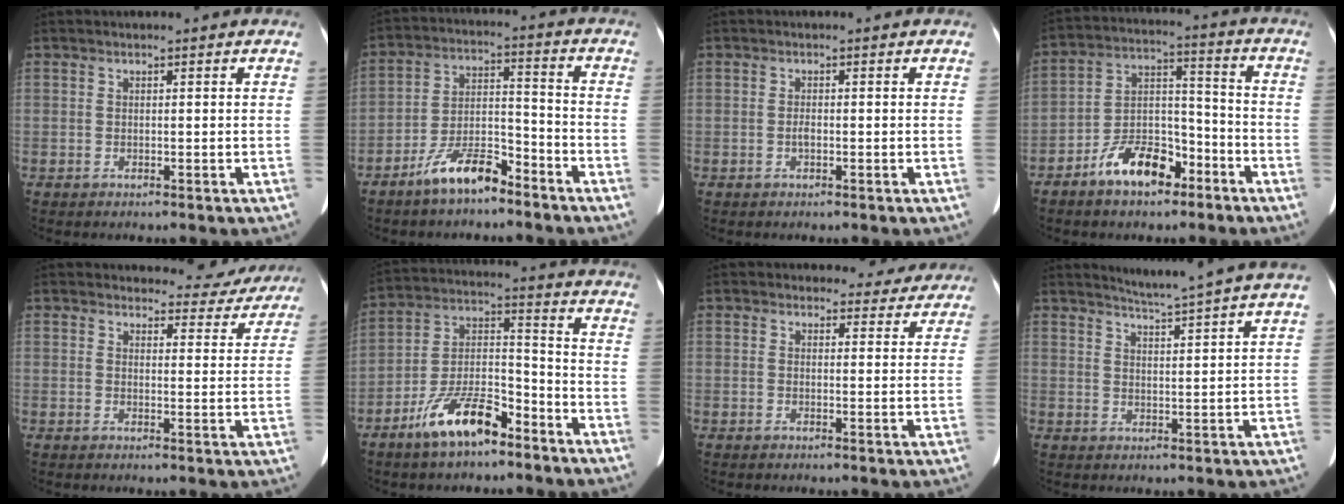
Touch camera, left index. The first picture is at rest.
{"total": 9.0, "force": [-6.9, 2.4, 5.2], "torque": [-0.105, -0.001, -0.128]}
{"total": 0.8, "force": [-0.4, 0.2, 0.7], "torque": [-0.016, -0.001, -0.006]}
{"total": 10.7, "force": [-6.9, 4.9, 6.5], "torque": [-0.129, 0.017, -0.122]}
{"total": 8.2, "force": [7.8, 2.5, 0.1], "torque": [0.020, -0.013, 0.075]}
{"total": 11.9, "force": [-8.0, 3.8, 7.9], "torque": [-0.160, 0.005, -0.147]}
{"total": 5.4, "force": [4.9, 2.3, -0.3], "torque": [0.020, -0.005, 0.039]}
{"total": 7.7, "force": [6.9, -2.0, 2.7], "torque": [-0.048, -0.008, 0.097]}